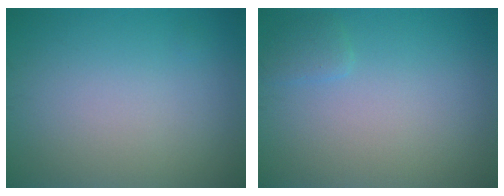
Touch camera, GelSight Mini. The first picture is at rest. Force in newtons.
{"total": 1.0, "press": 1.0, "slide": 0.1}